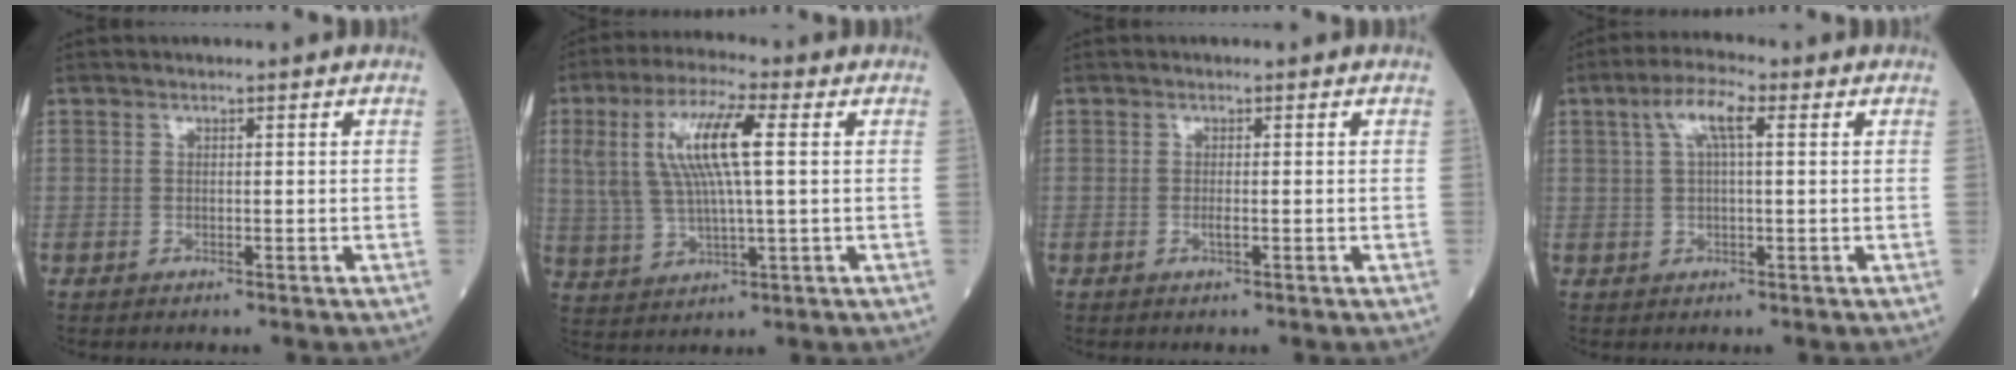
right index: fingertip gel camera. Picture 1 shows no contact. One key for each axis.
{"total": 11.3, "fx": 2.7, "fy": 1.8, "fz": 10.8, "tx": -0.232, "ty": 0.017, "tz": 0.054}
{"total": 0.8, "fx": -0.2, "fy": -0.1, "fz": 0.8, "tx": -0.021, "ty": -0.001, "tz": -0.002}
{"total": 5.3, "fx": 1.9, "fy": 1.1, "fz": 4.8, "tx": -0.100, "ty": 0.021, "tz": 0.038}